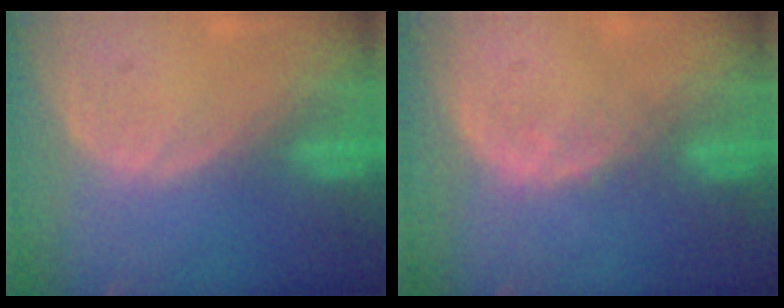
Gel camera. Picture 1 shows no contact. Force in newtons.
{"total": 1.4, "press": 1.4, "slide": 0.2}